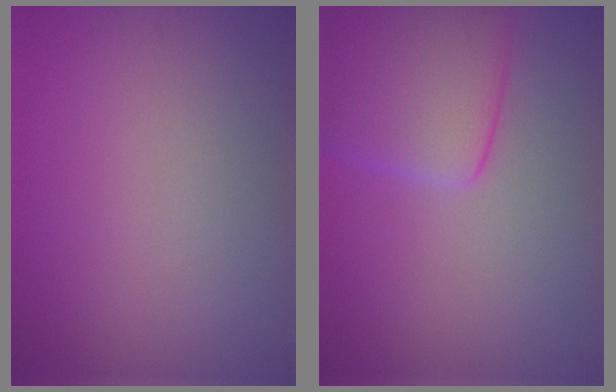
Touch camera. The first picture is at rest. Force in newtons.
{"total": 6.2, "press": 6.1, "slide": 0.4}